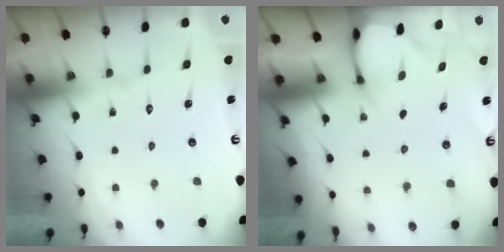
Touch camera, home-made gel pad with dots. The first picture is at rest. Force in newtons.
{"total": 2.5, "press": 2.5, "slide": 0.0}